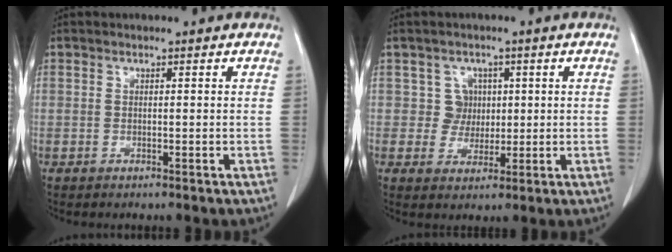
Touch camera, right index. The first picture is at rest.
{"total": 3.7, "force": [0.8, 3.6, 0.1], "torque": [0.008, 0.008, 0.014]}